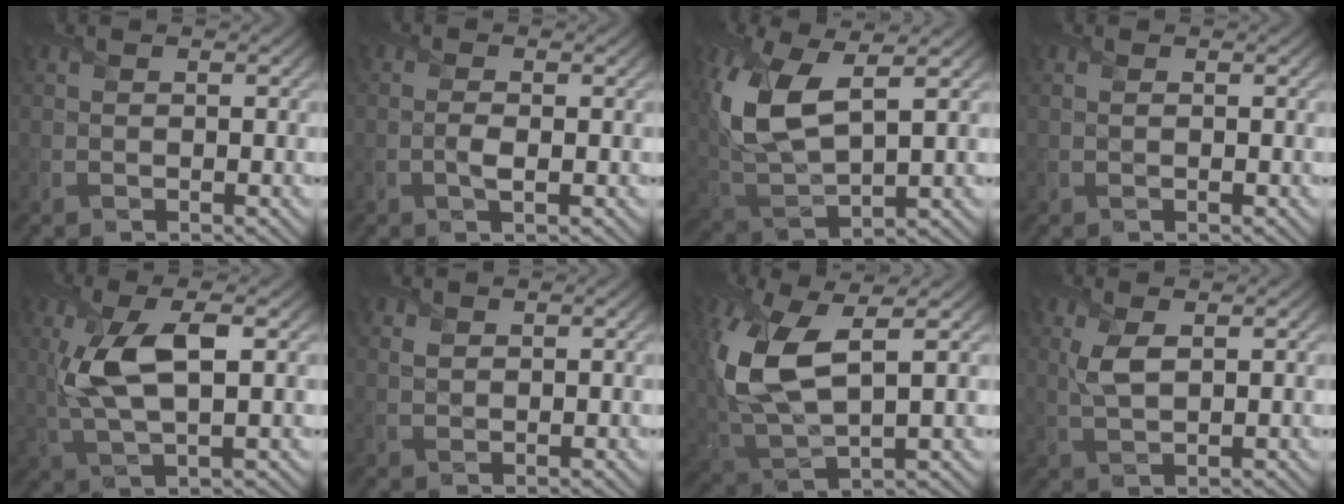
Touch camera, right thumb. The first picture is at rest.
{"total": 1.3, "force": [-0.6, 0.4, 1.1], "torque": [-0.018, -0.003, -0.011]}
{"total": 11.9, "force": [3.4, 5.6, 9.9], "torque": [-0.246, 0.002, 0.067]}
{"total": 0.0}
{"total": 8.8, "force": [1.5, 3.2, 8.0], "torque": [-0.179, 0.001, 0.029]}
{"total": 0.7, "force": [0.5, 0.6, 0.1], "torque": [-0.003, -0.003, 0.015]}
{"total": 12.7, "force": [2.7, 5.8, 11.0], "torque": [-0.276, 0.000, 0.055]}
{"total": 3.3, "force": [1.1, 1.3, 2.8], "torque": [-0.068, -0.001, 0.026]}